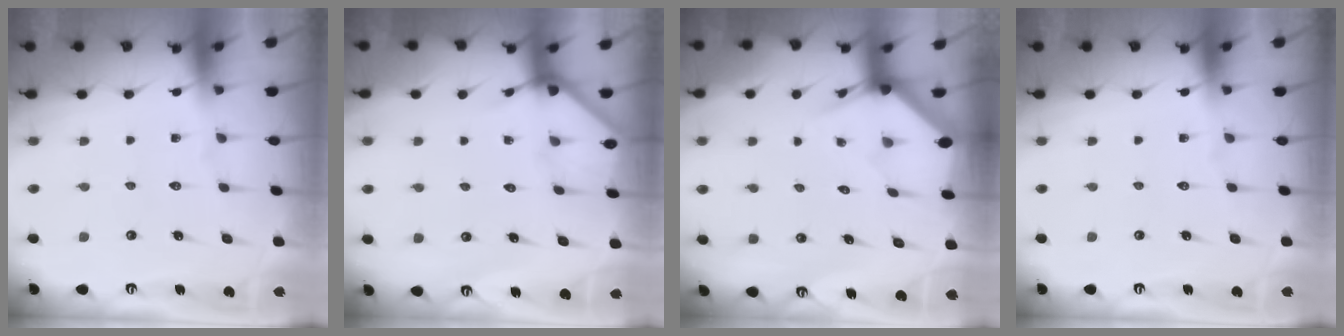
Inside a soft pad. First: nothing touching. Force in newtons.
{"total": 2.7, "press": 2.7, "slide": 0.1}
{"total": 2.8, "press": 2.8, "slide": 0.1}
{"total": 0.0}